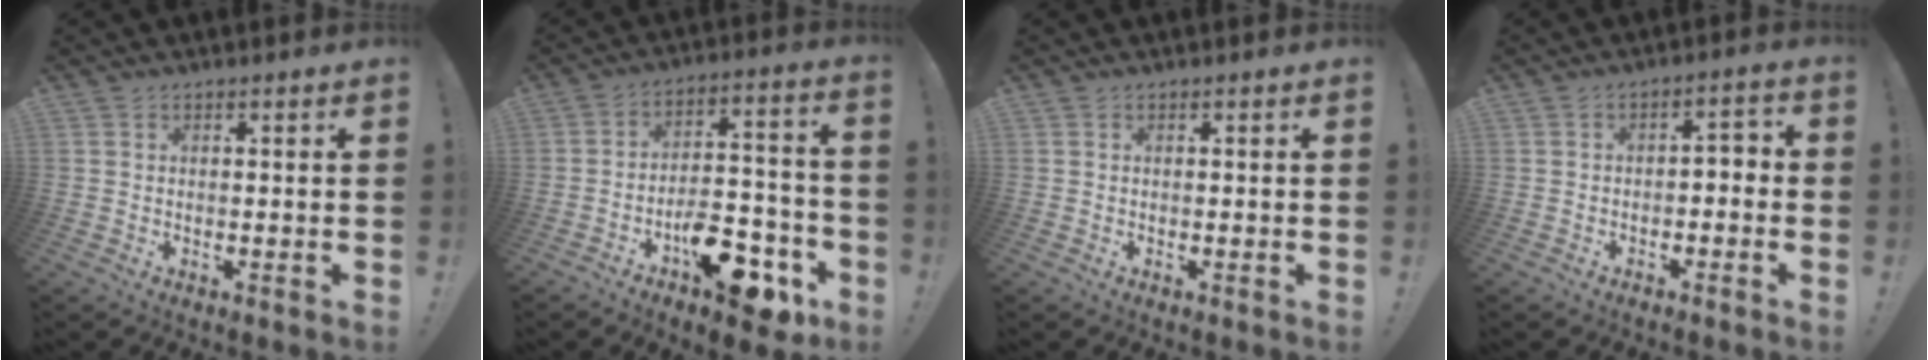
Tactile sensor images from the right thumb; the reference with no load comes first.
{"total": 14.3, "force": [-8.5, 6.3, 9.6], "torque": [-0.115, 0.072, -0.134]}
{"total": 0.0}
{"total": 3.4, "force": [-2.3, 1.5, 2.0], "torque": [-0.027, 0.010, -0.046]}